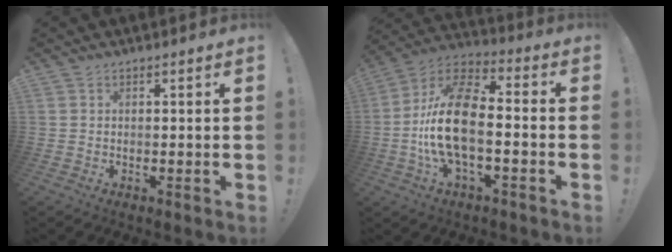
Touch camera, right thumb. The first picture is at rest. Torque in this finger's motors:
{"motor_torque": [2.24, 2.76, 0.37, -0.08, 0.24]}